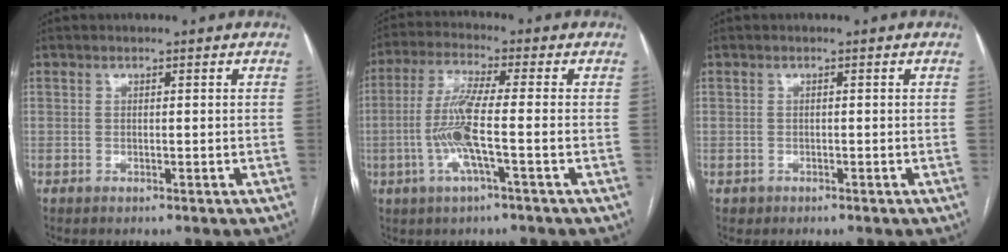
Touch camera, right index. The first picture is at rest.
{"total": 8.6, "force": [-1.9, -0.1, 8.4], "torque": [-0.175, 0.000, -0.042]}
{"total": 0.8, "force": [-0.4, 0.7, -0.1], "torque": [-0.001, 0.005, -0.007]}